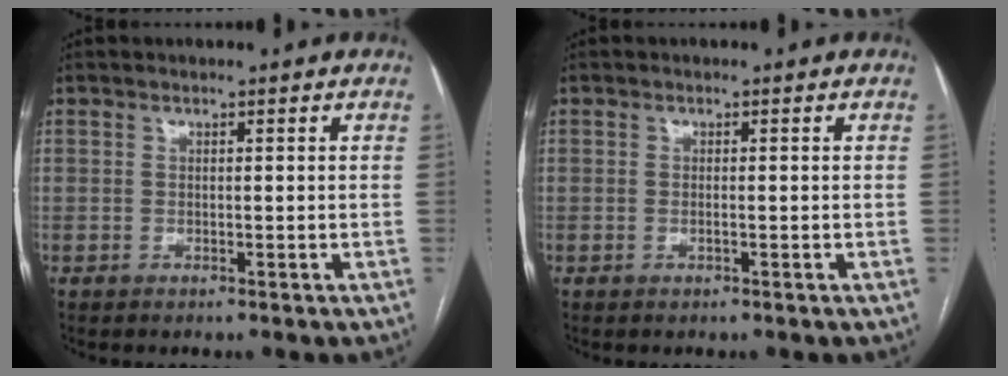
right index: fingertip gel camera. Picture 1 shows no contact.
{"total": 0.6, "force": [-0.2, 0.1, 0.6], "torque": [-0.014, 0.000, -0.001]}